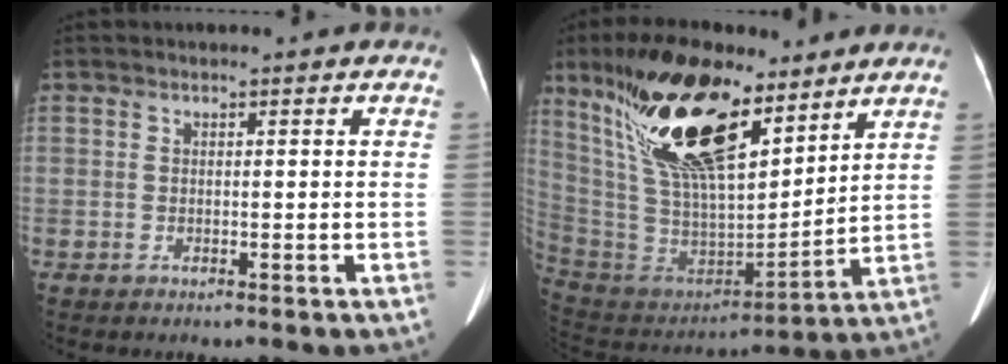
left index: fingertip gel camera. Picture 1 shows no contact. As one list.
[{"total": 23.3, "force": [13.9, 8.1, 16.9], "torque": [-0.333, 0.009, 0.255]}]